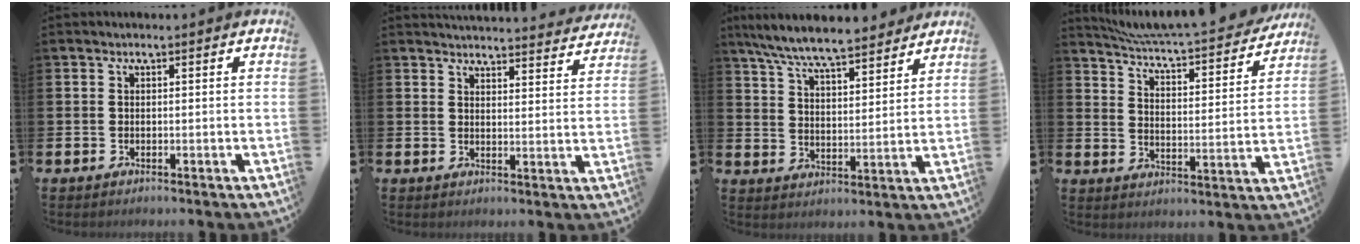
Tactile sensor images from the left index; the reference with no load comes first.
{"total": 4.2, "force": [4.2, 0.3, 0.3], "torque": [-0.004, -0.034, 0.073]}
{"total": 8.3, "force": [7.8, 0.9, 2.6], "torque": [-0.086, -0.042, 0.142]}
{"total": 6.3, "force": [6.1, 0.2, 1.5], "torque": [-0.053, -0.056, 0.100]}